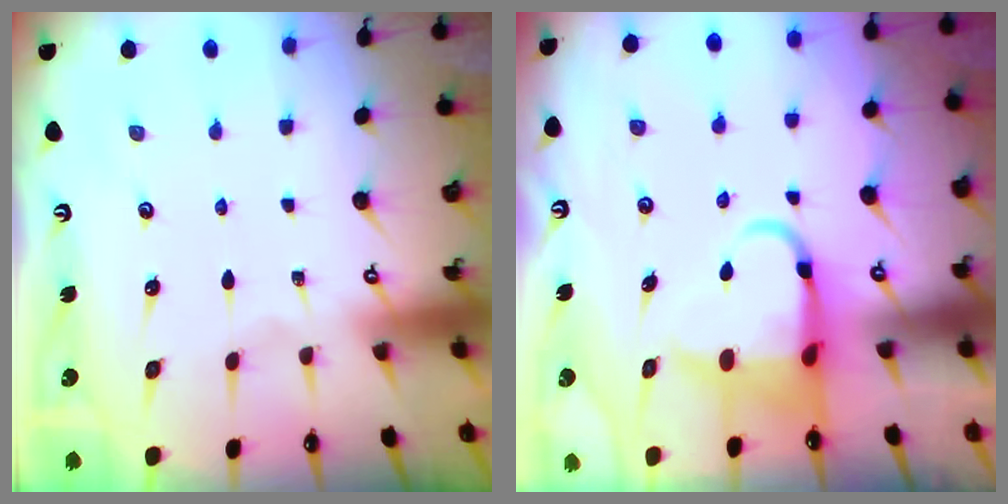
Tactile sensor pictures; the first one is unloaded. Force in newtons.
{"total": 6.6, "press": 6.6, "slide": 1.1}